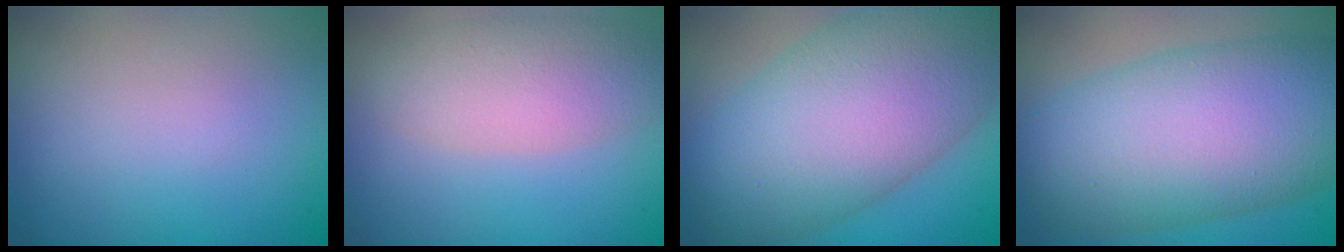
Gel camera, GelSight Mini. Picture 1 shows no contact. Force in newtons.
{"total": 4.3, "press": 4.3, "slide": 0.3}
{"total": 11.8, "press": 11.8, "slide": 0.7}
{"total": 12.0, "press": 12.0, "slide": 0.5}